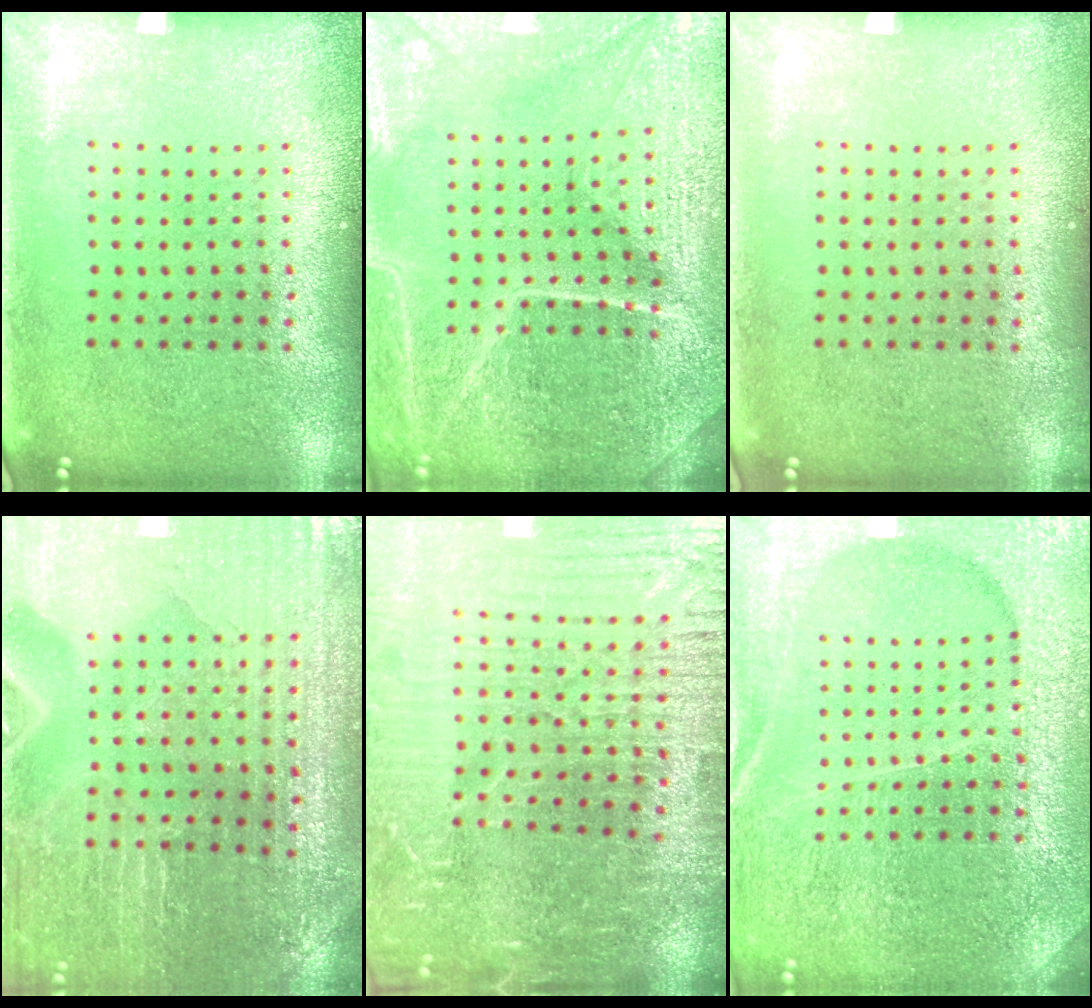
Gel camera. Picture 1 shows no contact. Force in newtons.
{"total": 5.1, "press": 4.8, "slide": 1.7}
{"total": 0.0}
{"total": 1.7, "press": 1.7, "slide": 0.2}
{"total": 5.6, "press": 5.1, "slide": 2.2}
{"total": 4.8, "press": 4.4, "slide": 1.8}